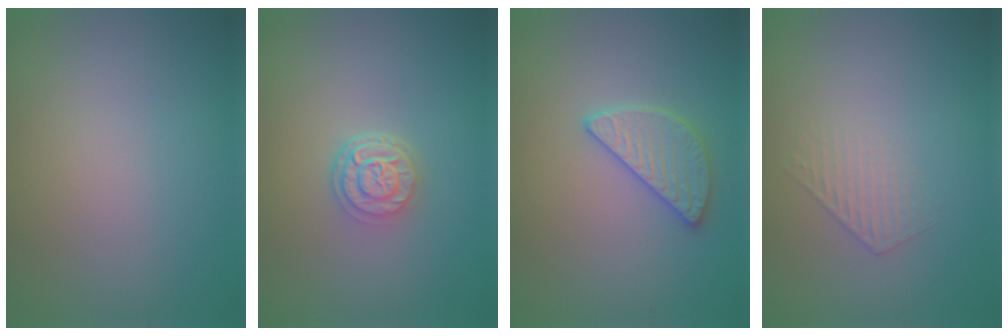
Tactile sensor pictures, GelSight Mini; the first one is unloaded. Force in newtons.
{"total": 3.1, "press": 2.4, "slide": 2.0}
{"total": 2.8, "press": 2.8, "slide": 0.1}
{"total": 1.0, "press": 0.4, "slide": 0.9}